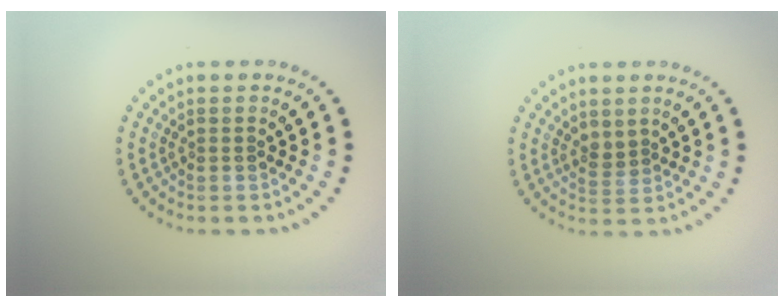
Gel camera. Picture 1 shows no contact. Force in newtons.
{"total": 1.3, "press": 0.9, "slide": 0.8}